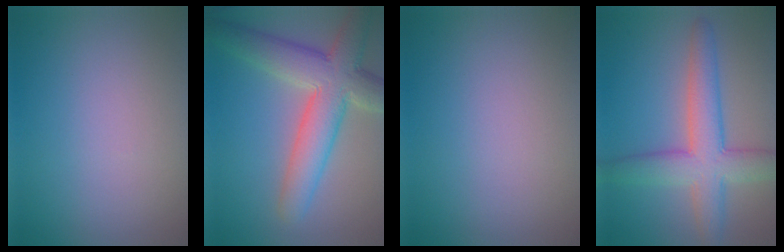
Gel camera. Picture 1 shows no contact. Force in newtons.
{"total": 7.9, "press": 7.8, "slide": 0.7}
{"total": 0.0}
{"total": 6.5, "press": 6.5, "slide": 0.3}